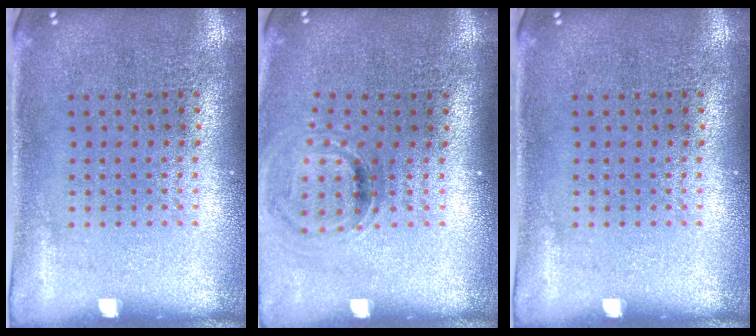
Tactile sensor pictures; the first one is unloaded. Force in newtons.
{"total": 1.0, "press": 0.9, "slide": 0.4}
{"total": 0.0}